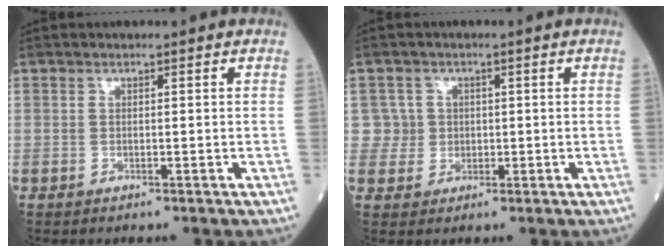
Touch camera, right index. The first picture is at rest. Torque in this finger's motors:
{"motor_torque": [0.10, 0.00, -0.01, 0.00]}